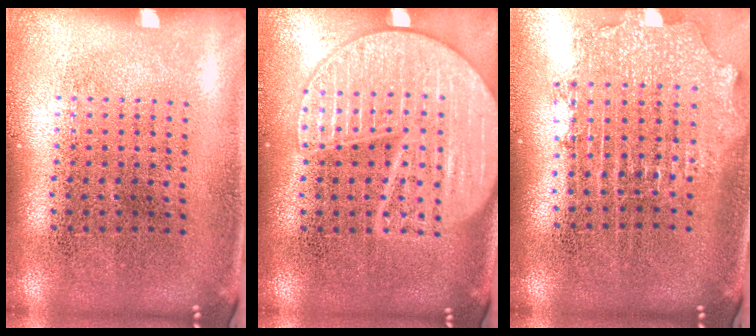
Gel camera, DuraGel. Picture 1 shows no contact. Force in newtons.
{"total": 3.2, "press": 3.1, "slide": 0.5}
{"total": 2.1, "press": 1.6, "slide": 1.4}